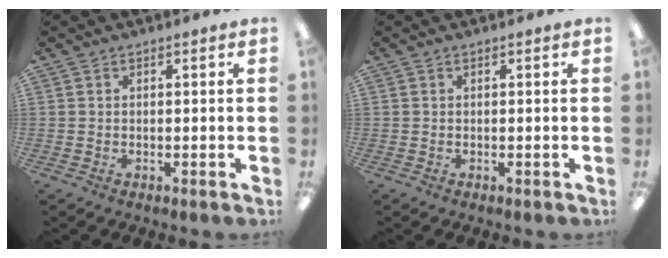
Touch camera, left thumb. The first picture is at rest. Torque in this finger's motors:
{"motor_torque": [-0.05, 0.05, -0.14, 0.14, 0.00]}